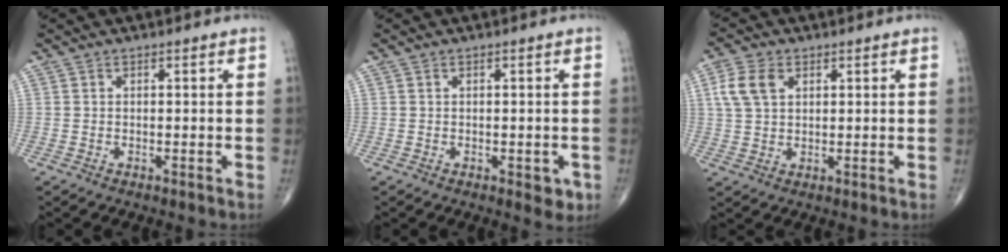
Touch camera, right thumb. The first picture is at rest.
{"total": 2.9, "force": [-0.9, 1.6, 2.3], "torque": [-0.010, -0.001, -0.008]}
{"total": 6.3, "force": [2.2, 4.1, 4.3], "torque": [-0.088, 0.005, 0.043]}